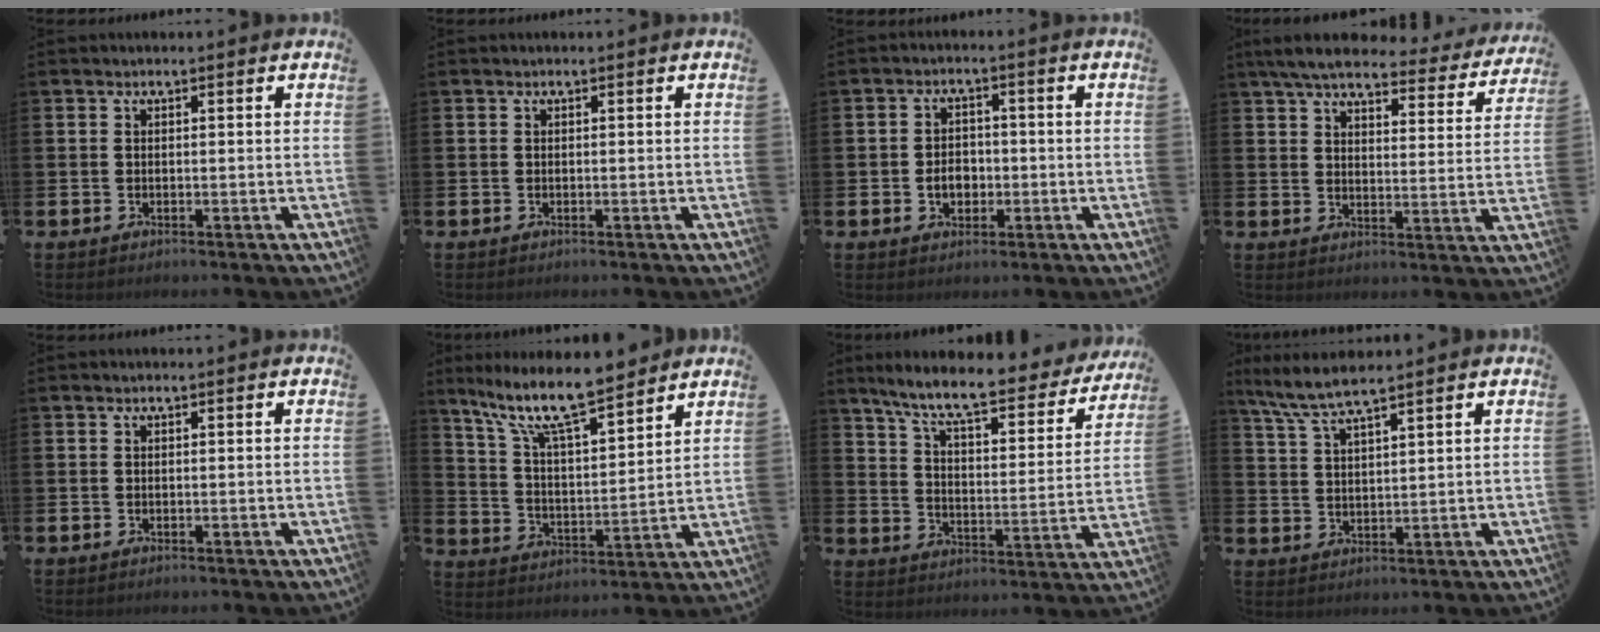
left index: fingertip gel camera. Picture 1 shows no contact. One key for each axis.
{"total": 0.0}
{"total": 3.4, "fx": -0.7, "fy": 2.6, "fz": 2.1, "tx": -0.025, "ty": -0.002, "tz": -0.021}
{"total": 6.4, "fx": 5.6, "fy": 1.4, "fz": 2.6, "tx": -0.072, "ty": -0.030, "tz": 0.095}
{"total": 0.0}
{"total": 11.3, "fx": 9.6, "fy": 2.0, "fz": 5.5, "tx": -0.138, "ty": -0.048, "tz": 0.169}
{"total": 8.8, "fx": 7.6, "fy": 1.4, "fz": 4.2, "tx": -0.111, "ty": -0.050, "tz": 0.124}
{"total": 6.0, "fx": 5.4, "fy": 0.4, "fz": 2.5, "tx": -0.072, "ty": -0.016, "tz": 0.098}